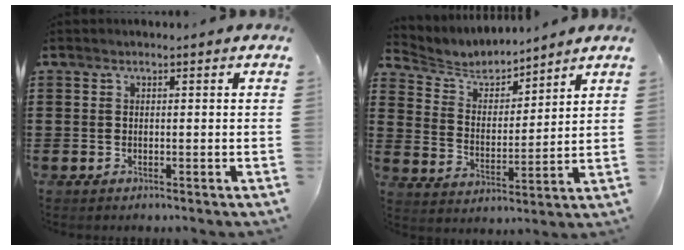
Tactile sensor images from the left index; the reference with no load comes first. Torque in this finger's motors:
{"motor_torque": [0.02, -0.05, 0.00, 0.00]}